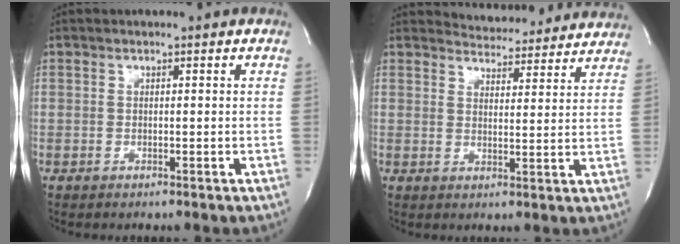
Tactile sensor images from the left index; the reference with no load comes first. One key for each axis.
{"total": 11.5, "fx": 11.3, "fy": 2.3, "fz": 1.0, "tx": -0.001, "ty": -0.003, "tz": 0.127}